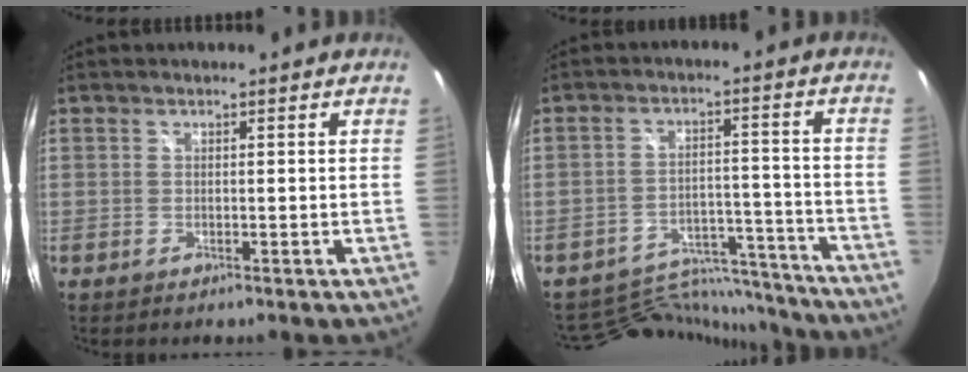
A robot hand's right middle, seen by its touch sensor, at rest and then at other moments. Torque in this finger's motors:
{"motor_torque": [-1.09, -0.63, -0.23, -0.07]}